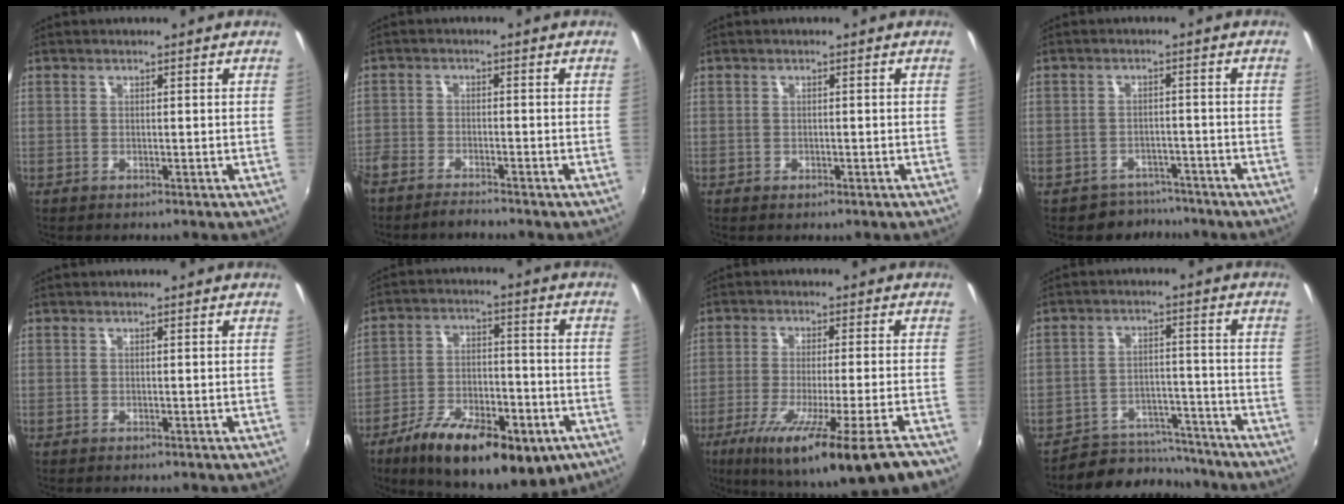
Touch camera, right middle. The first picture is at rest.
{"total": 5.2, "force": [-4.8, 1.2, 1.8], "torque": [-0.059, -0.014, -0.091]}
{"total": 0.8, "force": [-0.5, 0.6, 0.2], "torque": [-0.005, -0.005, -0.008]}
{"total": 5.0, "force": [-4.0, 2.9, -0.4], "torque": [0.001, 0.017, -0.059]}
{"total": 0.0}
{"total": 21.8, "force": [-12.9, 8.9, 15.2], "torque": [-0.270, -0.031, -0.190]}
{"total": 18.2, "force": [-11.1, 0.4, 14.5], "torque": [-0.253, -0.072, -0.176]}
{"total": 9.7, "force": [-8.7, 4.1, 0.5], "torque": [-0.018, 0.029, -0.122]}